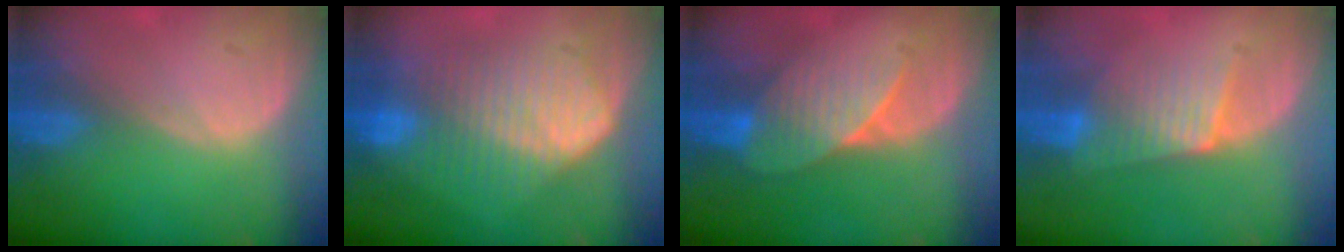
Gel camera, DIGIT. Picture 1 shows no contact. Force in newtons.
{"total": 10.0, "press": 10.0, "slide": 0.6}
{"total": 7.1, "press": 6.5, "slide": 2.8}
{"total": 6.3, "press": 6.0, "slide": 2.0}